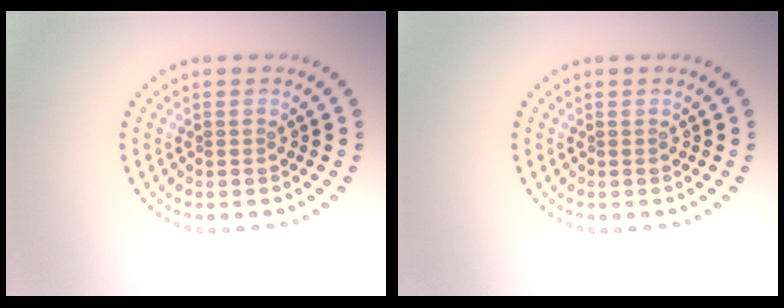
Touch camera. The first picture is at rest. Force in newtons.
{"total": 0.0}